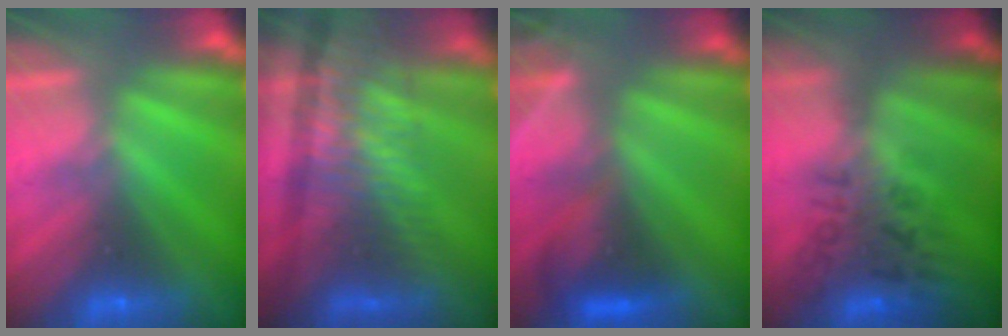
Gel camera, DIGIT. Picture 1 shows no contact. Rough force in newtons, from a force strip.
{"total": 3.4}
{"total": 5.7}
{"total": 2.8}